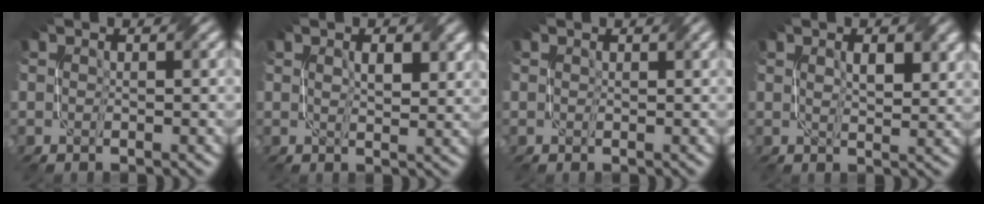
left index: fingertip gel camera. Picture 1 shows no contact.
{"total": 2.5, "force": [0.9, 1.0, 2.2], "torque": [-0.036, -0.001, 0.019]}
{"total": 0.0}
{"total": 3.1, "force": [1.1, 1.1, 2.7], "torque": [-0.049, -0.001, 0.023]}